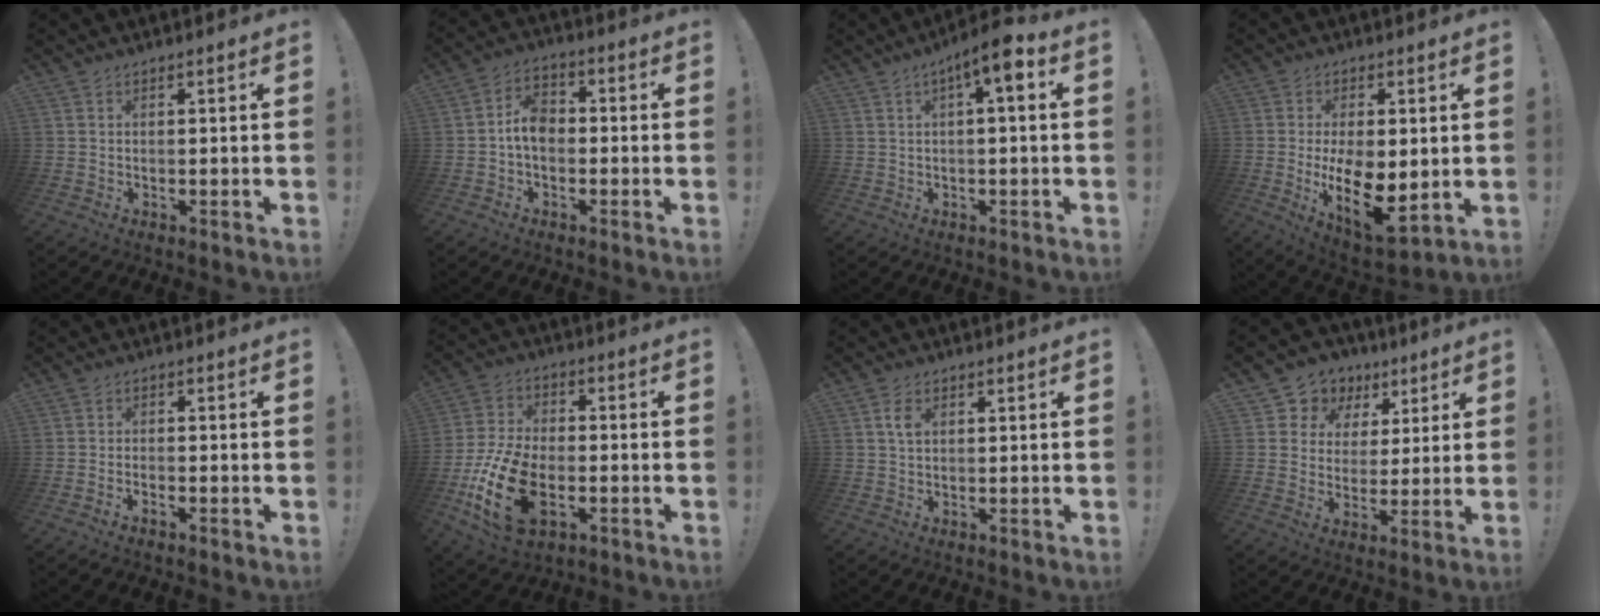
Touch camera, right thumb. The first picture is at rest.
{"total": 7.8, "force": [-1.1, 5.3, 5.6], "torque": [-0.106, 0.012, -0.017]}
{"total": 6.6, "force": [1.9, 1.1, 6.2], "torque": [-0.100, -0.009, 0.026]}
{"total": 15.3, "force": [-1.3, 8.2, 12.8], "torque": [-0.219, -0.018, -0.010]}
{"total": 1.6, "force": [-1.4, 0.2, 0.6], "torque": [-0.014, 0.005, -0.024]}
{"total": 19.1, "force": [-6.2, 11.5, 13.9], "torque": [-0.266, 0.033, -0.096]}
{"total": 3.3, "force": [1.1, 1.8, 2.5], "torque": [-0.043, 0.001, 0.018]}
{"total": 8.4, "force": [3.5, 7.5, 1.8], "torque": [-0.025, -0.026, 0.071]}